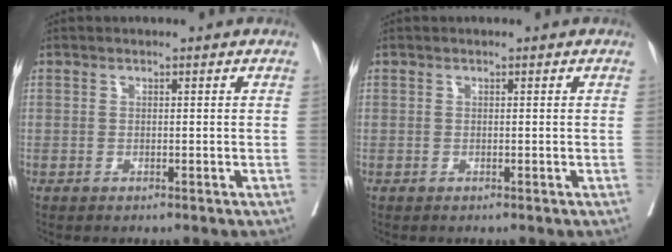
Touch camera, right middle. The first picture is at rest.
{"total": 0.0}